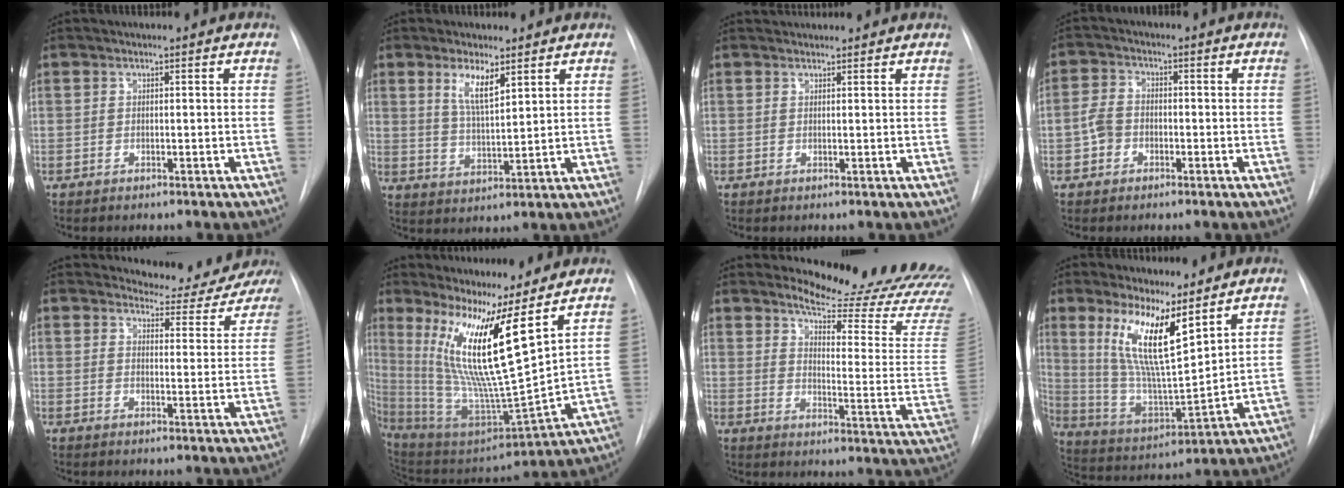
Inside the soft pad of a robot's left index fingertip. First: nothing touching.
{"total": 5.6, "force": [3.2, 1.3, 4.3], "torque": [-0.086, -0.005, 0.063]}
{"total": 3.6, "force": [3.5, 0.7, 0.5], "torque": [-0.006, 0.032, 0.047]}
{"total": 3.7, "force": [-1.3, 3.0, 1.7], "torque": [-0.044, 0.012, -0.027]}
{"total": 8.9, "force": [8.8, 1.3, -0.1], "torque": [0.009, -0.029, 0.095]}
{"total": 16.7, "force": [8.9, 0.0, 14.1], "torque": [-0.275, -0.030, 0.164]}
{"total": 20.0, "force": [19.0, 1.0, 6.2], "torque": [-0.085, -0.146, 0.218]}
{"total": 13.3, "force": [7.3, 2.4, 10.9], "torque": [-0.212, -0.008, 0.144]}